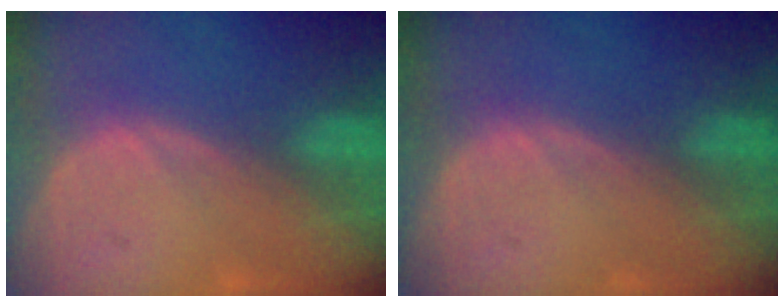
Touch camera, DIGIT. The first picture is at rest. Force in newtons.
{"total": 0.0}